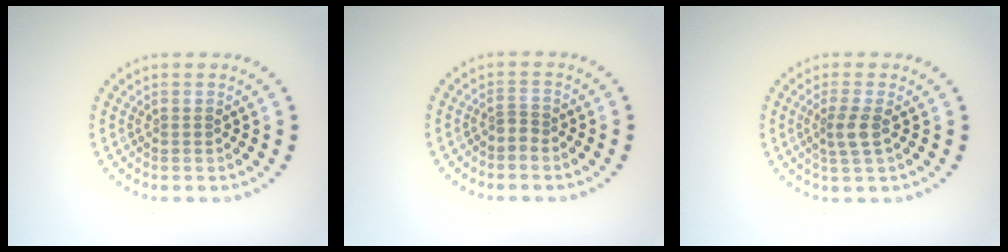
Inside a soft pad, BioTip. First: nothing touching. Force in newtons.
{"total": 0.8, "press": 0.5, "slide": 0.7}
{"total": 2.0, "press": 1.7, "slide": 1.1}